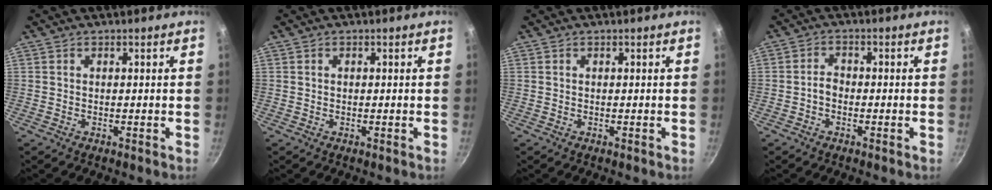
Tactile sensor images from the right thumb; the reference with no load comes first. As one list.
[{"total": 0.0}, {"total": 0.0}, {"total": 2.3, "force": [-0.9, 1.6, 1.4], "torque": [-0.019, 0.017, -0.020]}]